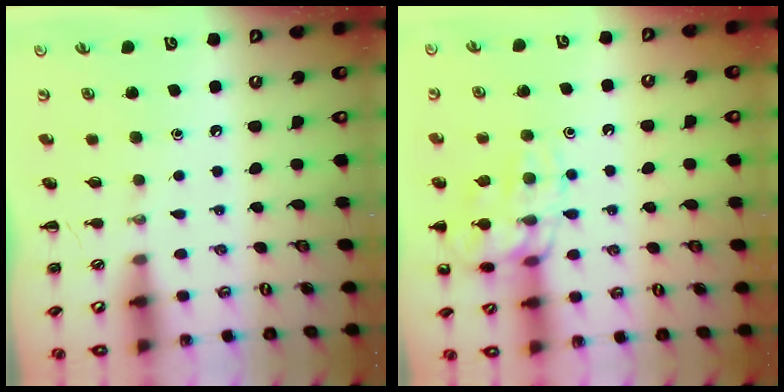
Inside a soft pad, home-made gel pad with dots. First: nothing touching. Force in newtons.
{"total": 14.1, "press": 14.1, "slide": 1.1}